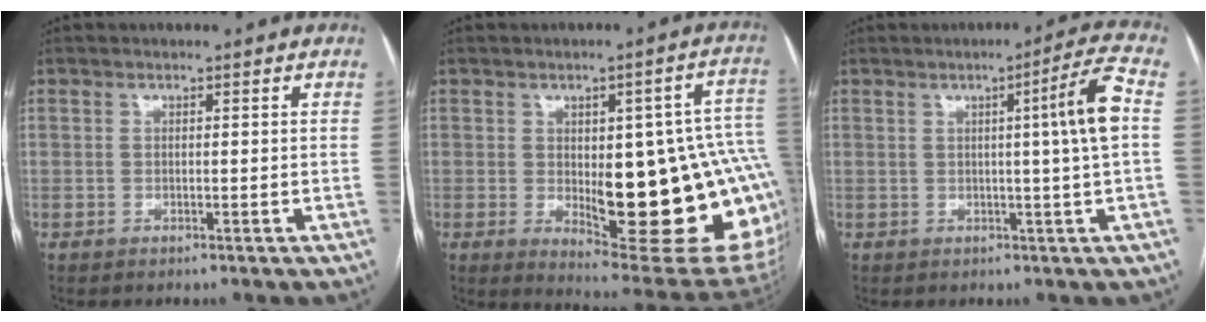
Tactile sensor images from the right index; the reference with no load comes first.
{"total": 23.6, "force": [-1.9, 6.1, 22.7], "torque": [-0.219, 0.006, -0.003]}
{"total": 7.3, "force": [0.7, -1.6, 7.1], "torque": [-0.103, 0.001, 0.014]}